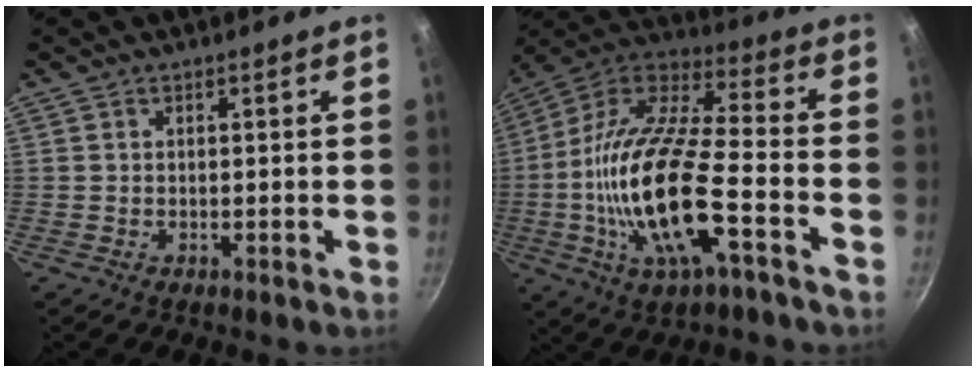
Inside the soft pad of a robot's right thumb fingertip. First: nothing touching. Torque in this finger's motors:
{"motor_torque": [0.15, 1.22, 2.18, -0.60, 0.73]}